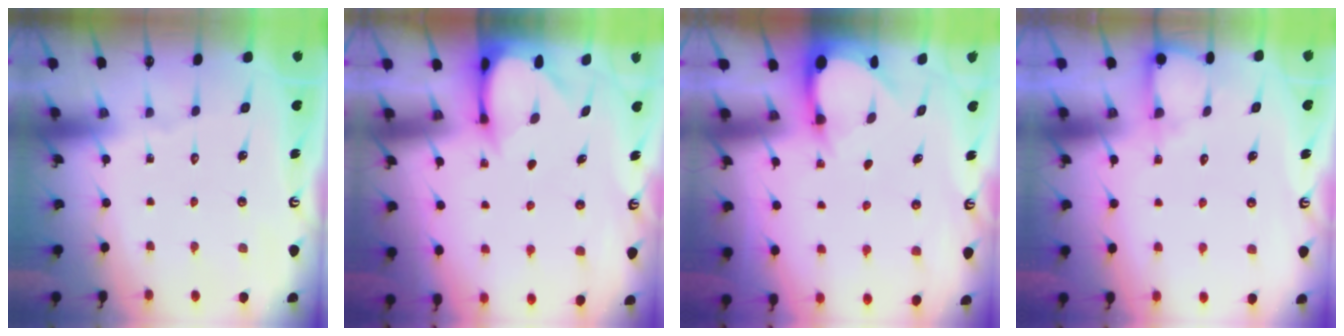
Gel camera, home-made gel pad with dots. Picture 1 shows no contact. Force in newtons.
{"total": 3.2, "press": 3.2, "slide": 0.3}
{"total": 3.3, "press": 3.3, "slide": 0.3}
{"total": 6.2, "press": 6.2, "slide": 0.4}